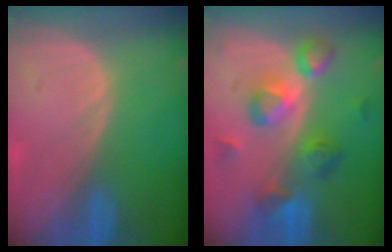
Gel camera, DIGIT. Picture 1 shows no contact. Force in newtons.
{"total": 7.9, "press": 7.8, "slide": 1.2}